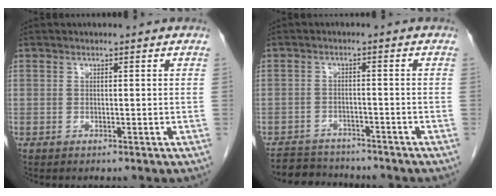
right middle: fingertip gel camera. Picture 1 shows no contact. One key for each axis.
{"total": 6.6, "fx": -6.3, "fy": 1.8, "fz": 0.7, "tx": -0.006, "ty": -0.001, "tz": -0.099}